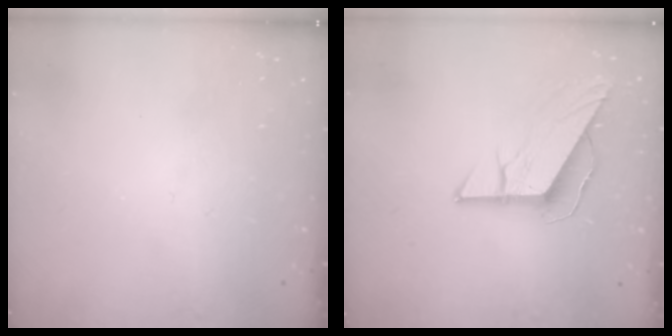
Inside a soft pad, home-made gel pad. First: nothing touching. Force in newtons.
{"total": 9.1, "press": 9.1, "slide": 0.7}